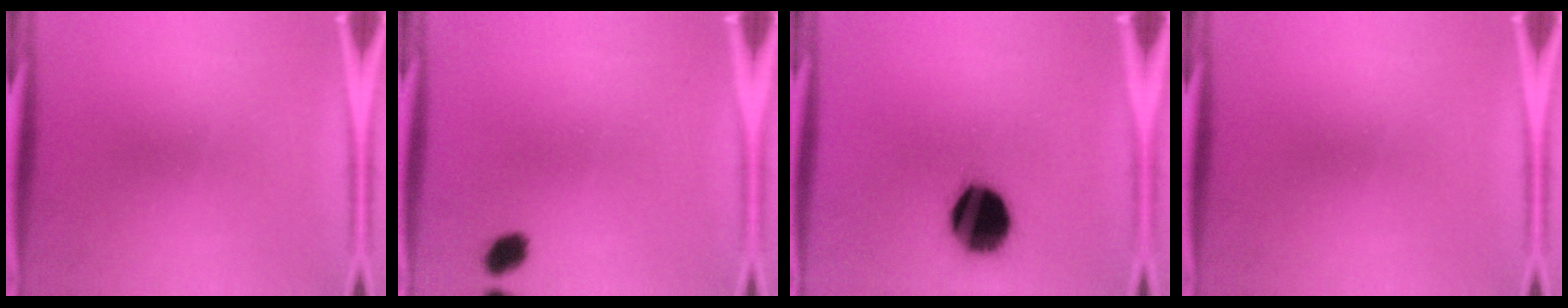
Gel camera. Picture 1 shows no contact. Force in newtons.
{"total": 2.8}
{"total": 17.8}
{"total": 0.0}